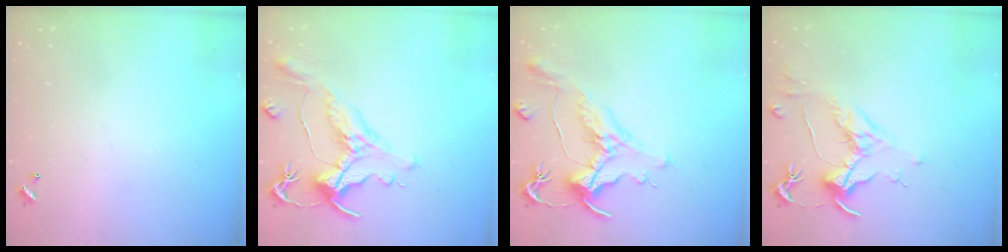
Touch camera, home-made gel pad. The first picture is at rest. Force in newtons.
{"total": 1.7, "press": 0.9, "slide": 1.4}
{"total": 1.1, "press": 0.0, "slide": 1.1}
{"total": 1.8, "press": 1.6, "slide": 0.9}